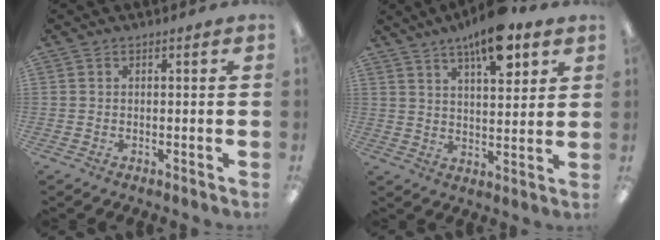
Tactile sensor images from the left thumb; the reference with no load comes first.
{"total": 12.1, "force": [7.8, 4.1, 8.2], "torque": [-0.117, -0.040, 0.130]}